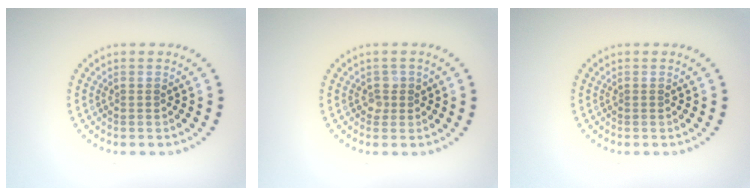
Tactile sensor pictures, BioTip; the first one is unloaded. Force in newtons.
{"total": 1.2, "press": 1.1, "slide": 0.4}
{"total": 0.0}